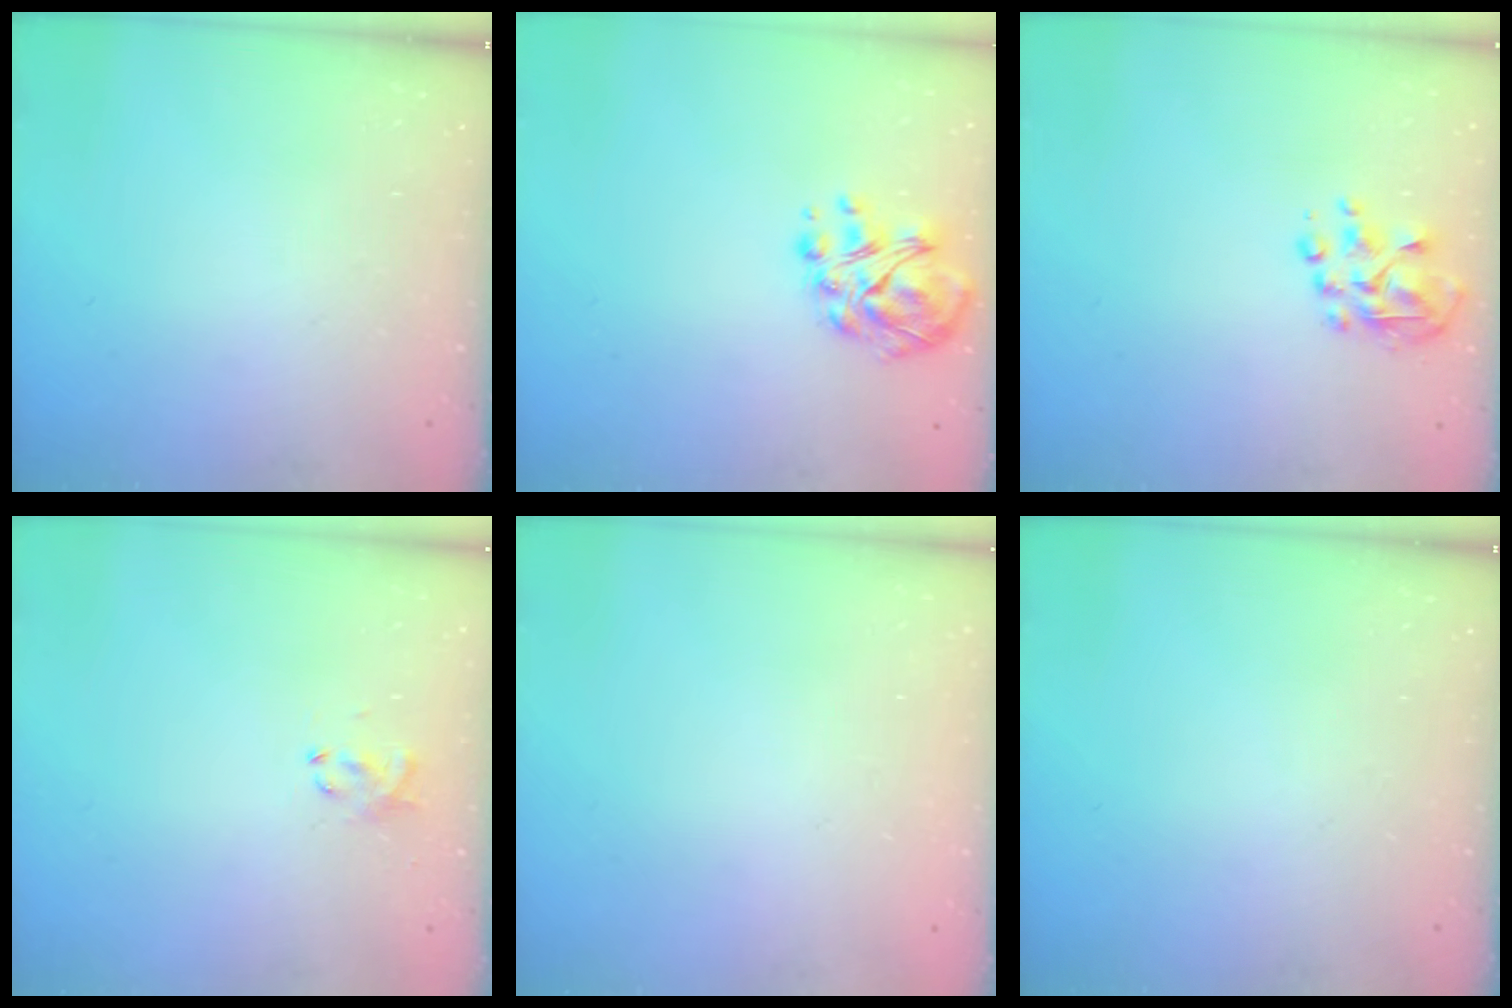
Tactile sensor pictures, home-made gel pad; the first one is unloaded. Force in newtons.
{"total": 8.6, "press": 8.4, "slide": 1.4}
{"total": 5.9, "press": 5.8, "slide": 1.2}
{"total": 2.9, "press": 2.8, "slide": 0.9}
{"total": 1.8, "press": 1.8, "slide": 0.1}
{"total": 0.0}